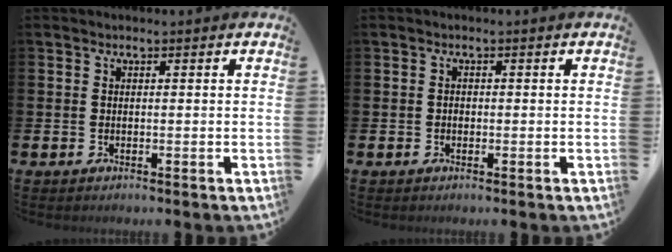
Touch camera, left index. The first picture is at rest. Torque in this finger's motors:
{"motor_torque": [-0.05, 0.01, -0.02, 0.00]}